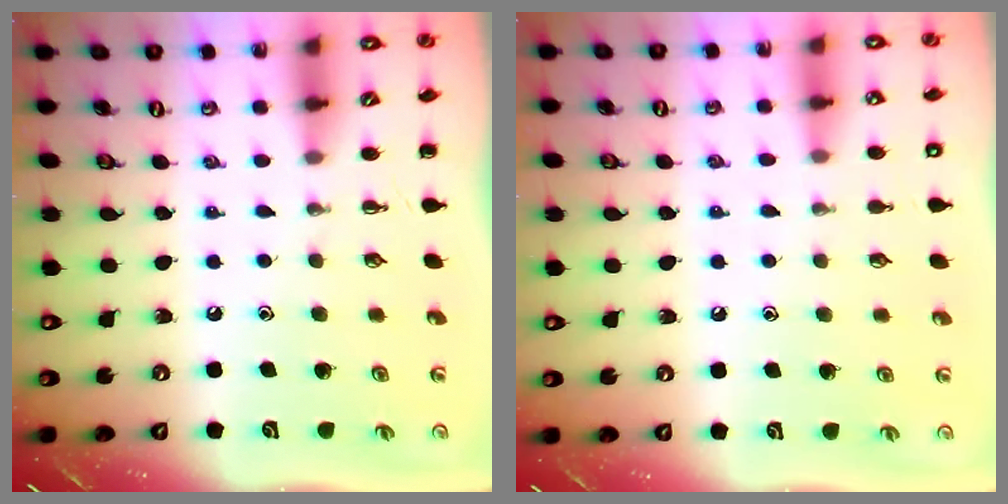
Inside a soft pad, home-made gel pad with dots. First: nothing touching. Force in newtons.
{"total": 6.6, "press": 6.3, "slide": 2.0}